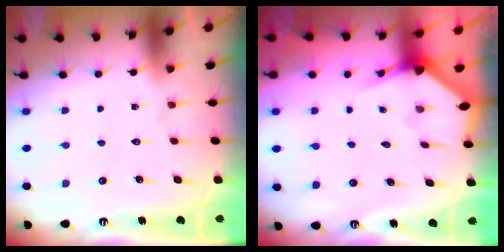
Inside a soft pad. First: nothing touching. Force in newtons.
{"total": 2.5, "press": 2.5, "slide": 0.1}